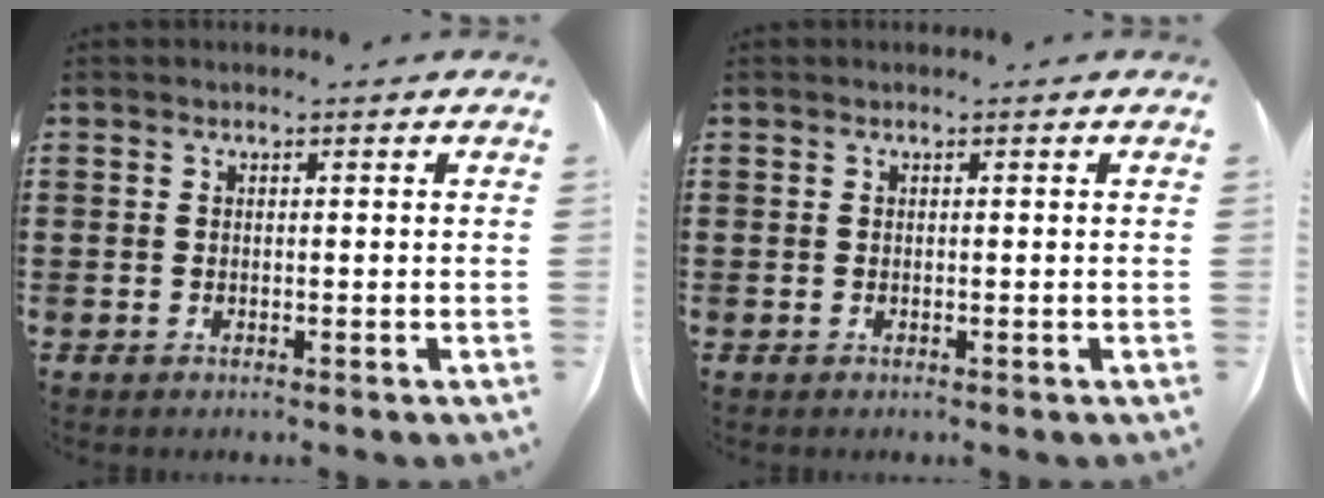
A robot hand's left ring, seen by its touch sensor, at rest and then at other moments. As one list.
[{"total": 0.0}]